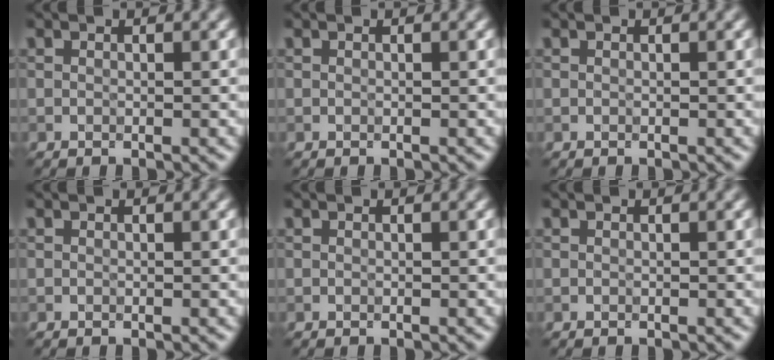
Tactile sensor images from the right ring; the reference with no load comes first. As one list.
[{"total": 0.0}, {"total": 0.0}, {"total": 0.0}, {"total": 0.0}, {"total": 0.0}]